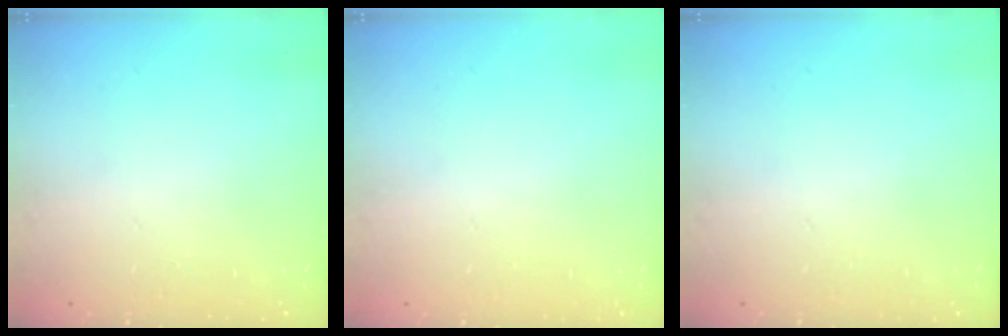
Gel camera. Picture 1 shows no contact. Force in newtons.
{"total": 0.0}
{"total": 0.0}